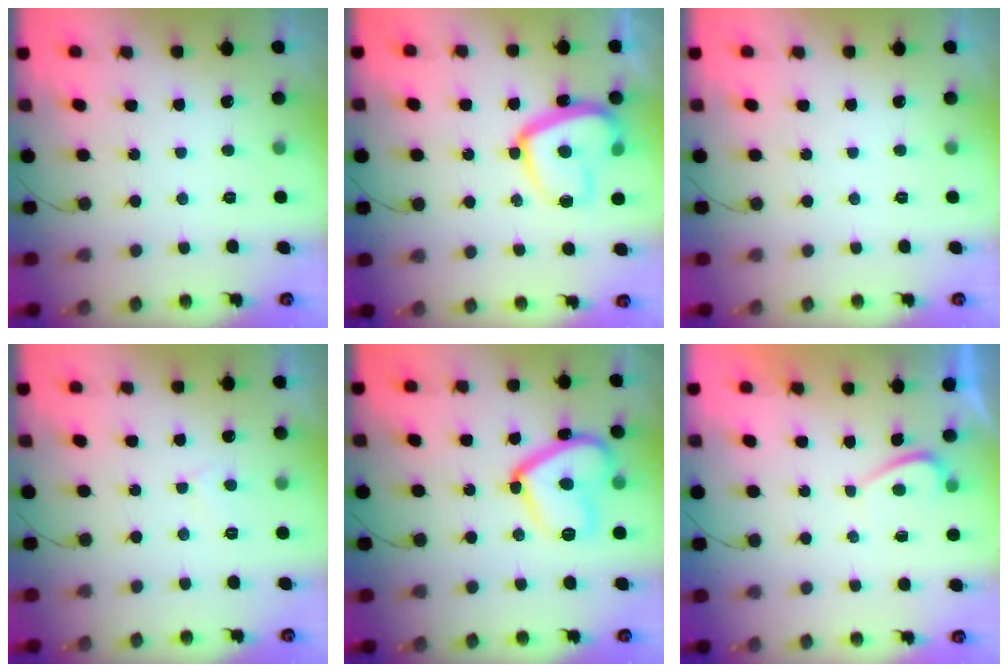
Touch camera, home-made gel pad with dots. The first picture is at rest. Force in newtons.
{"total": 16.1, "press": 16.0, "slide": 1.6}
{"total": 0.0}
{"total": 3.0, "press": 3.0, "slide": 0.2}
{"total": 16.4, "press": 16.3, "slide": 1.4}
{"total": 0.7, "press": 0.5, "slide": 0.5}